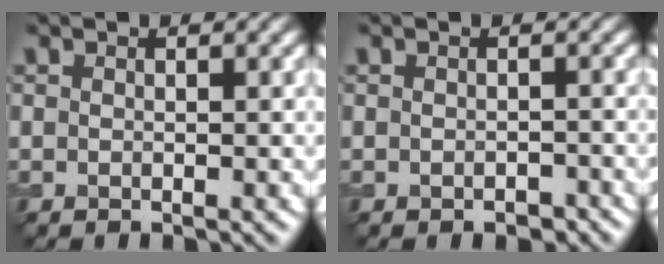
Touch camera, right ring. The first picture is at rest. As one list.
[{"total": 1.2, "force": [-0.7, 0.7, 0.7], "torque": [-0.011, -0.005, -0.009]}]